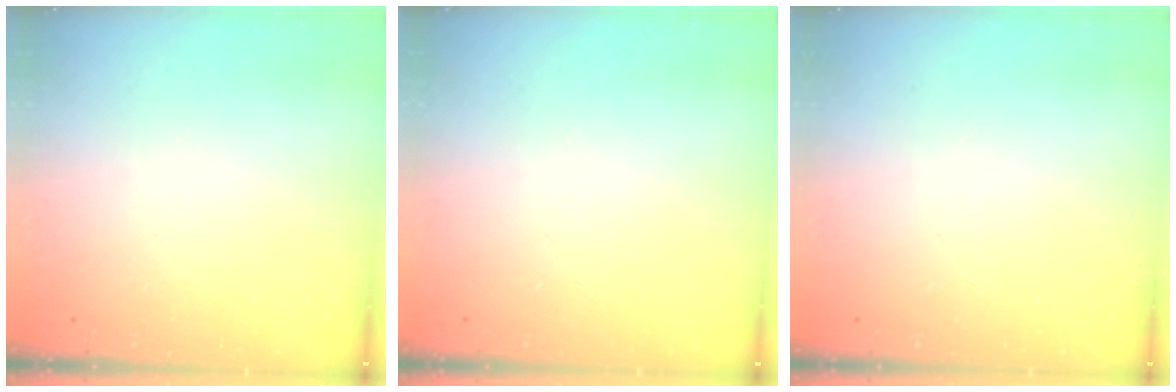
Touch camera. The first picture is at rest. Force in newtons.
{"total": 0.0}
{"total": 0.0}